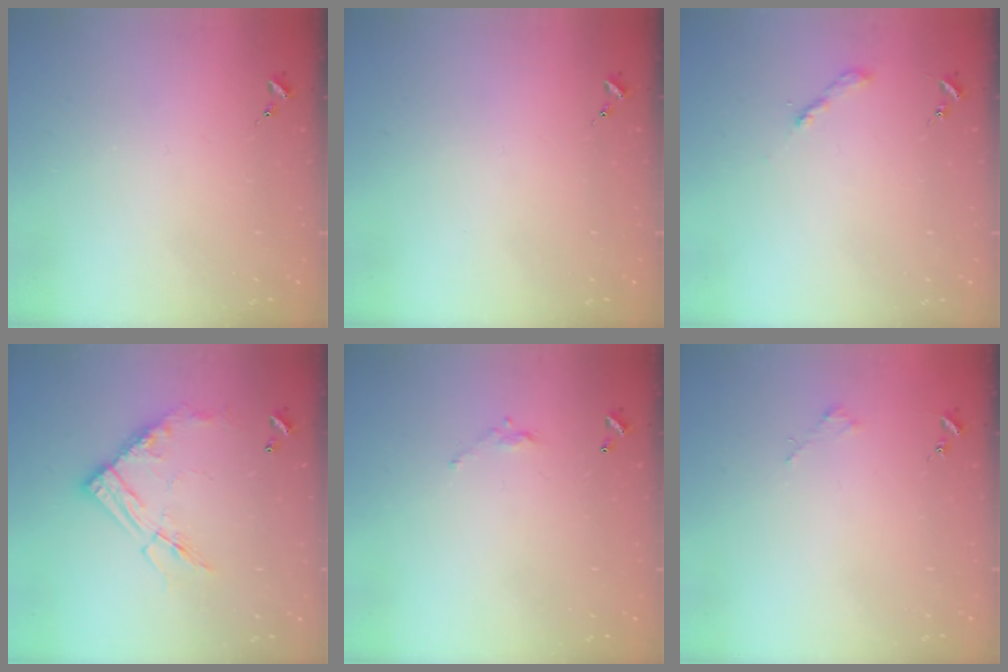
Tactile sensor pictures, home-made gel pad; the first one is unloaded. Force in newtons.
{"total": 0.0}
{"total": 2.0, "press": 2.0, "slide": 0.2}
{"total": 15.2, "press": 15.1, "slide": 1.7}
{"total": 4.8, "press": 4.8, "slide": 0.3}
{"total": 1.8, "press": 1.8, "slide": 0.2}